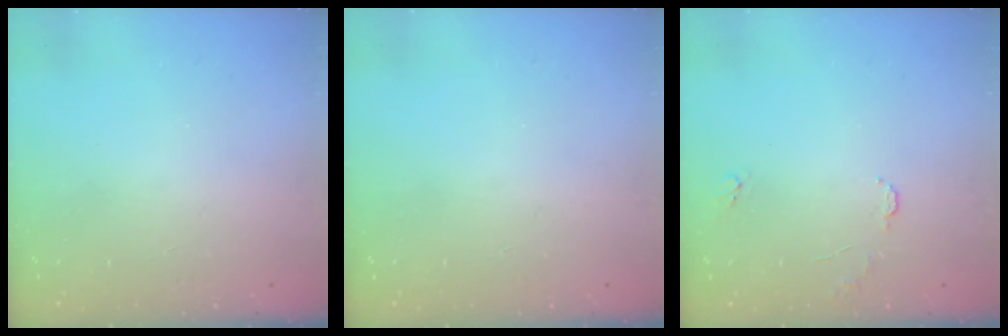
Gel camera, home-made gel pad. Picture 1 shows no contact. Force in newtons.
{"total": 0.0}
{"total": 6.0, "press": 5.9, "slide": 0.7}